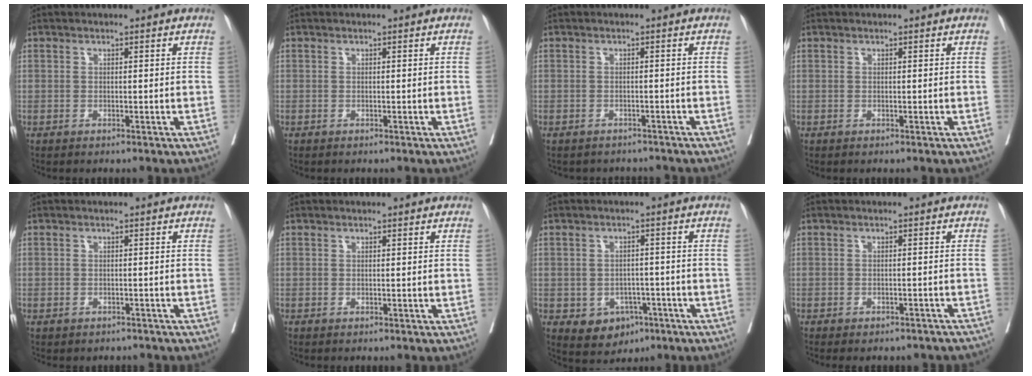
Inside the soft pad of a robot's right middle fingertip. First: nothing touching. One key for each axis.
{"total": 0.0}
{"total": 4.3, "fx": -3.9, "fy": 1.8, "fz": 0.3, "tx": -0.003, "ty": 0.008, "tz": -0.046}
{"total": 0.0}
{"total": 2.4, "fx": -2.0, "fy": 1.4, "fz": 0.1, "tx": -0.003, "ty": 0.004, "tz": -0.028}
{"total": 0.0}
{"total": 5.9, "fx": -2.7, "fy": 4.6, "fz": 2.5, "tx": -0.033, "ty": 0.004, "tz": -0.028}
{"total": 10.1, "fx": -9.0, "fy": 3.4, "fz": 3.2, "tx": -0.044, "ty": 0.003, "tz": -0.092}